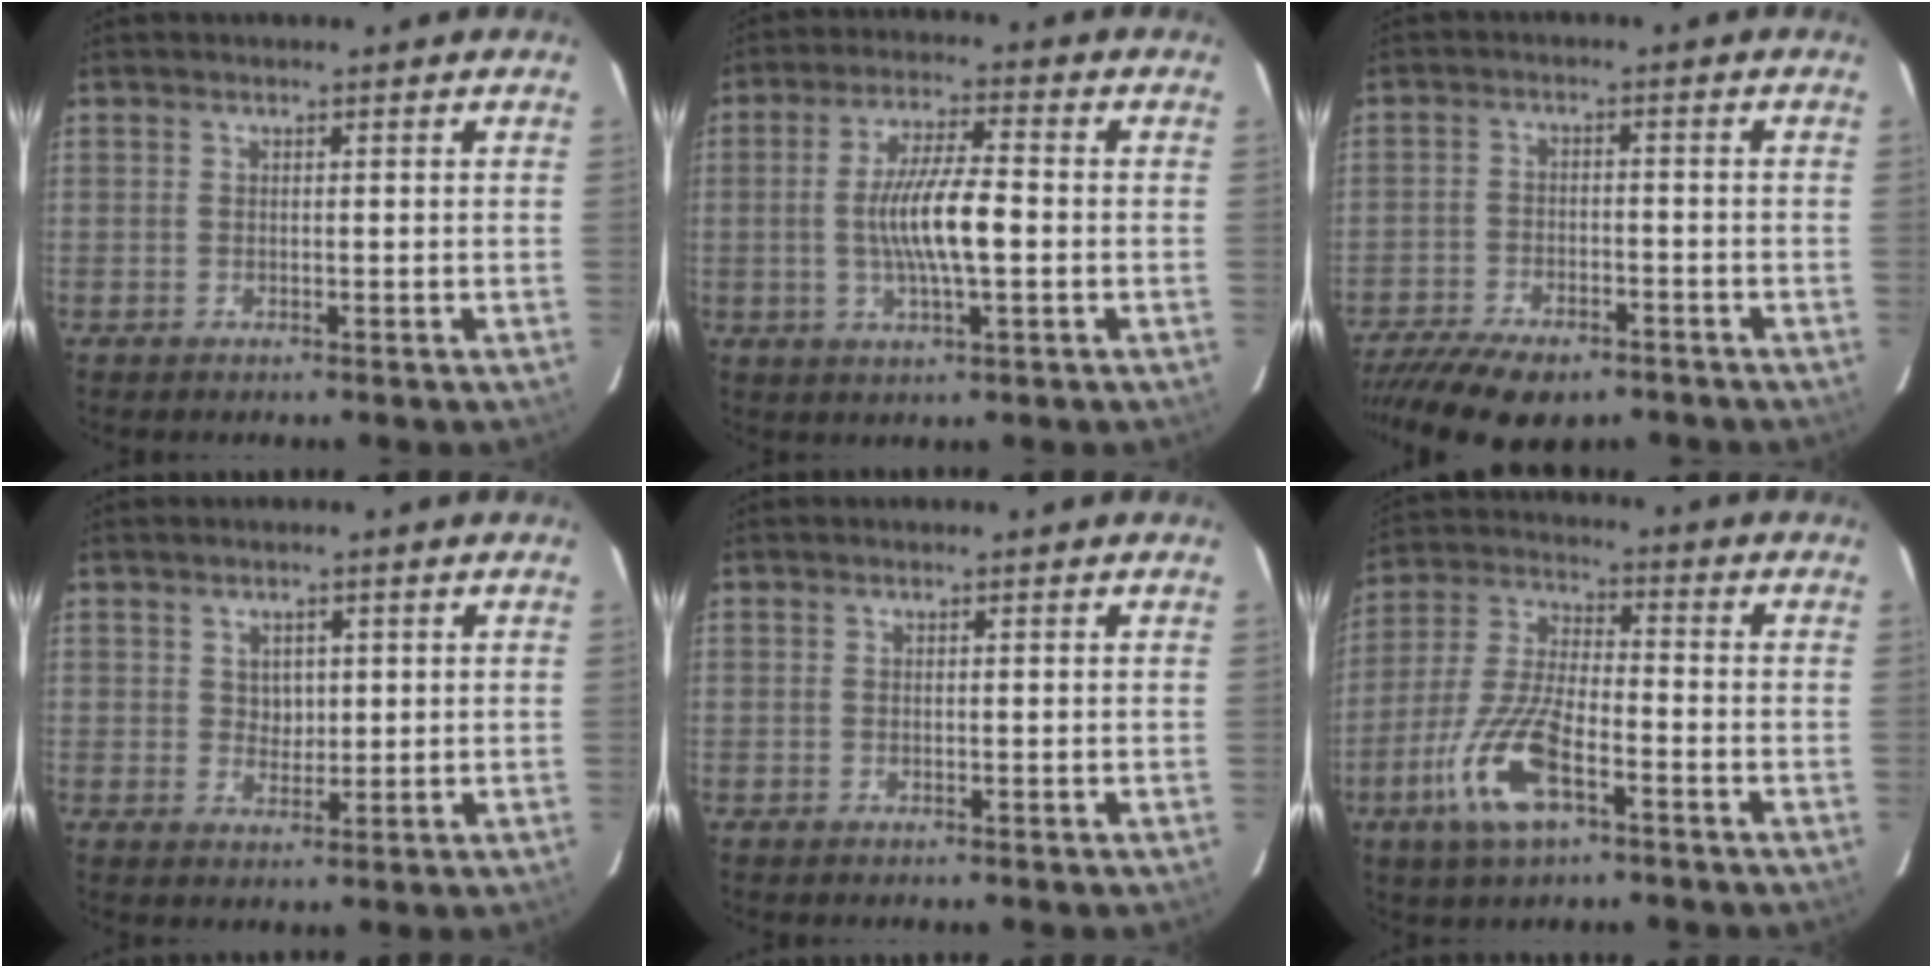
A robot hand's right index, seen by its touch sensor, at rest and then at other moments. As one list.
[{"total": 9.7, "force": [-1.1, 1.8, 9.5], "torque": [-0.179, 0.000, -0.019]}, {"total": 15.9, "force": [-12.0, 6.3, 8.3], "torque": [-0.189, -0.038, -0.190]}, {"total": 3.0, "force": [0.8, 2.5, 1.4], "torque": [-0.016, 0.005, 0.017]}, {"total": 0.0}, {"total": 13.8, "force": [-6.6, 4.8, 11.1], "torque": [-0.246, -0.010, -0.129]}]